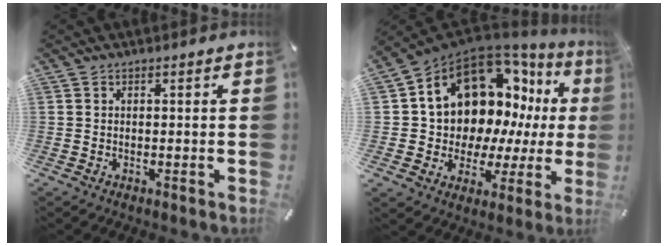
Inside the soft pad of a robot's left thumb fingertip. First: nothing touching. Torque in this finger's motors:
{"motor_torque": [2.50, 2.51, 0.79, 0.29, 0.27]}